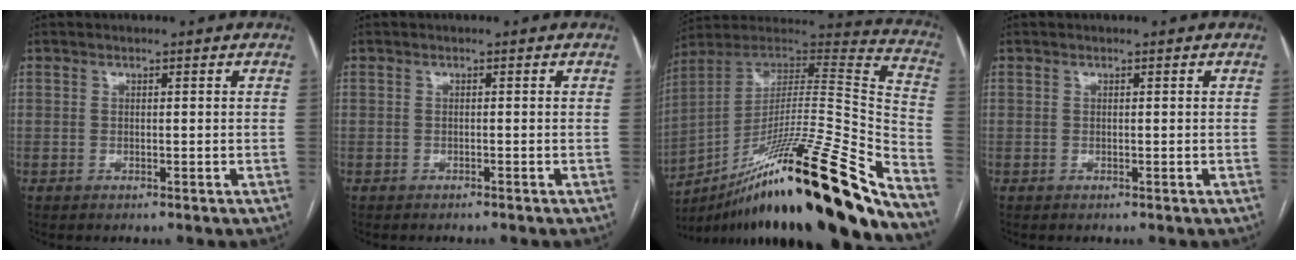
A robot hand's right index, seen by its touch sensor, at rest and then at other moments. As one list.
[{"total": 0.6, "force": [-0.6, 0.0, 0.2], "torque": [-0.005, -0.001, -0.009]}, {"total": 34.5, "force": [-22.8, 2.2, 25.7], "torque": [-0.336, -0.014, -0.369]}, {"total": 0.0}]